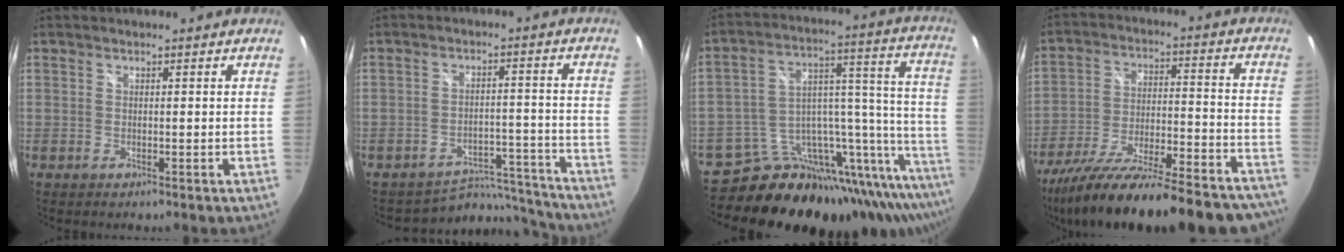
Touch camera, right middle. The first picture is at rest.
{"total": 10.5, "force": [-10.2, 2.4, -0.1], "torque": [0.003, 0.032, -0.141]}
{"total": 27.2, "force": [-19.5, 10.0, 16.0], "torque": [-0.193, 0.005, -0.291]}
{"total": 31.7, "force": [-26.9, 6.3, 15.6], "torque": [-0.257, -0.056, -0.380]}